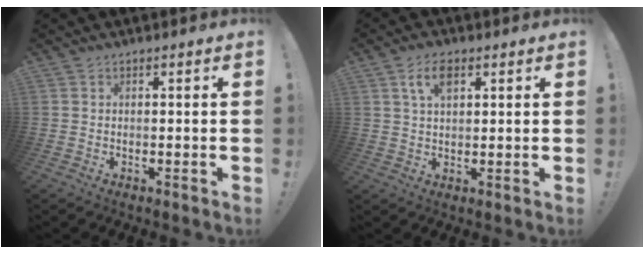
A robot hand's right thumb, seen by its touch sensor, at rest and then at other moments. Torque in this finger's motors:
{"motor_torque": [0.03, 0.03, 0.00, 0.00, 0.00]}